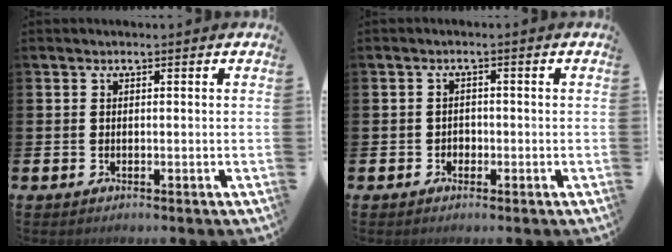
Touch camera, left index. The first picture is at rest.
{"total": 1.3, "force": [-0.6, 1.1, 0.2], "torque": [-0.007, 0.004, -0.016]}